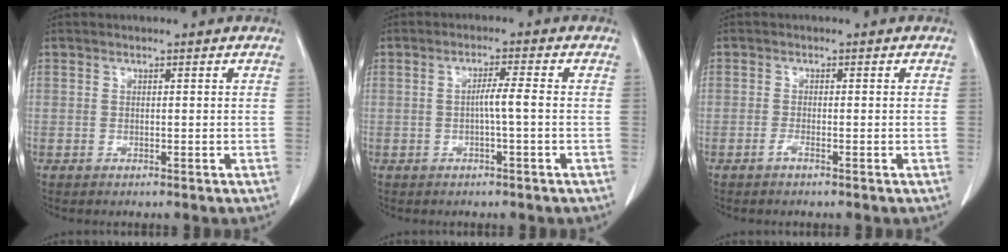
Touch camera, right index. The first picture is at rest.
{"total": 2.8, "force": [-0.4, -0.3, 2.7], "torque": [-0.043, 0.002, -0.008]}
{"total": 0.9, "force": [-0.7, -0.1, 0.6], "torque": [-0.009, 0.001, -0.014]}